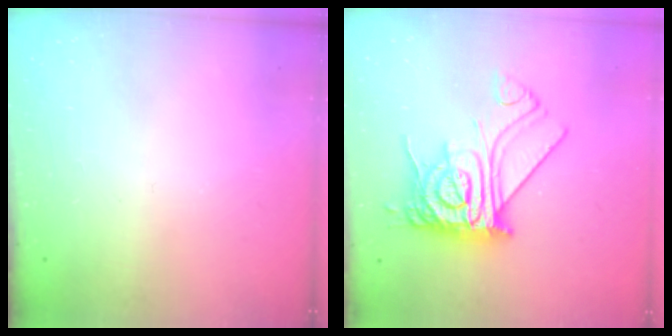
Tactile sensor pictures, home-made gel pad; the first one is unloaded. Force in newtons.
{"total": 15.8, "press": 15.7, "slide": 1.4}